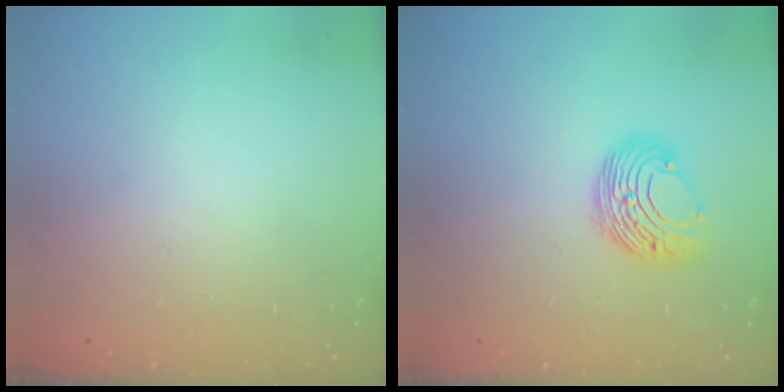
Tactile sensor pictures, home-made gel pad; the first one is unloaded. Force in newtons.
{"total": 10.7, "press": 10.7, "slide": 0.5}